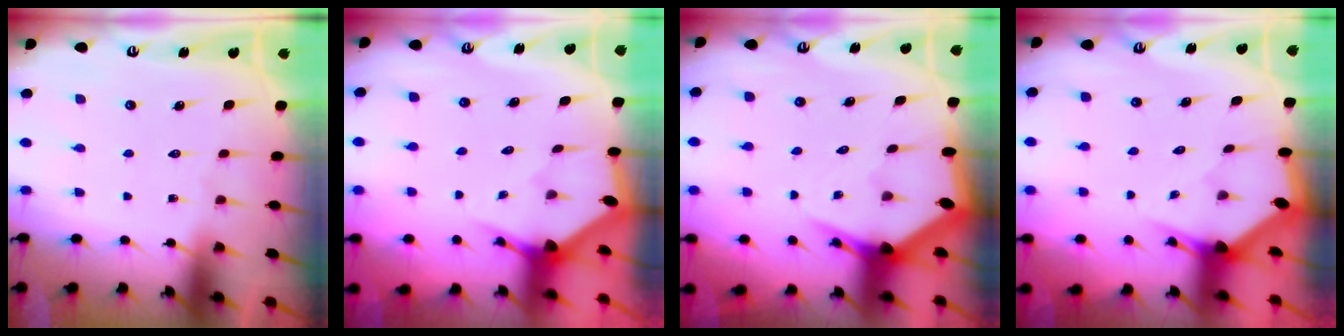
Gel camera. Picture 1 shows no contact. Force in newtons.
{"total": 2.9, "press": 2.9, "slide": 0.1}
{"total": 5.5, "press": 5.4, "slide": 0.5}
{"total": 2.8, "press": 2.8, "slide": 0.1}